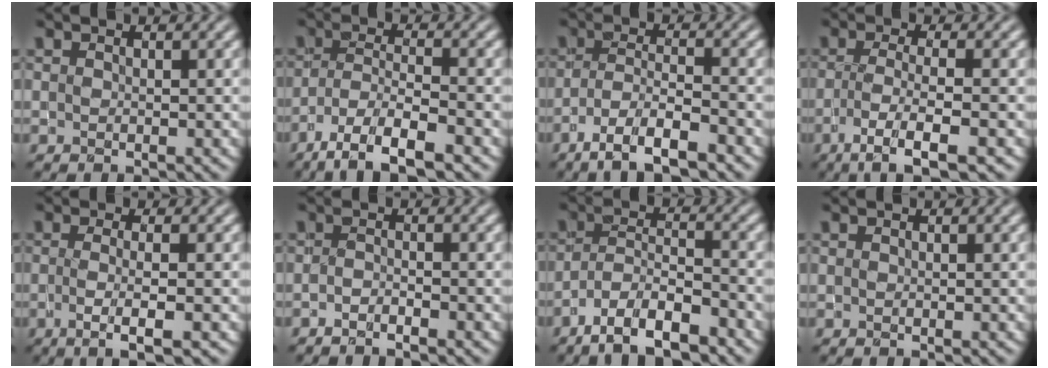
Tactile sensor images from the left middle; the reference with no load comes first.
{"total": 6.1, "force": [-4.2, 1.4, 4.2], "torque": [-0.077, -0.004, -0.078]}
{"total": 5.4, "force": [-3.6, 1.3, 3.8], "torque": [-0.070, -0.001, -0.068]}
{"total": 4.6, "force": [-2.0, 0.9, 4.0], "torque": [-0.075, -0.003, -0.042]}
{"total": 3.6, "force": [-0.6, 0.9, 3.4], "torque": [-0.054, -0.011, -0.012]}
{"total": 1.1, "force": [-1.0, 0.1, 0.5], "torque": [-0.011, -0.006, -0.020]}
{"total": 6.3, "force": [-4.7, 1.9, 3.9], "torque": [-0.064, 0.001, -0.086]}
{"total": 0.0}